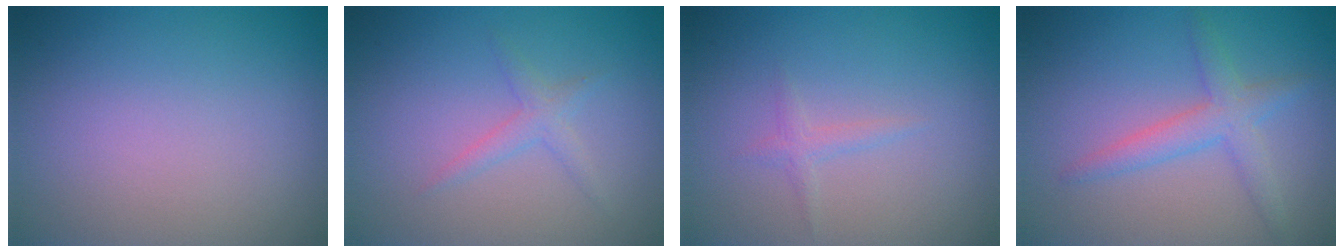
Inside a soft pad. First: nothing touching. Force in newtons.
{"total": 1.4, "press": 1.4, "slide": 0.1}
{"total": 1.0, "press": 1.0, "slide": 0.1}
{"total": 2.9, "press": 2.9, "slide": 0.1}